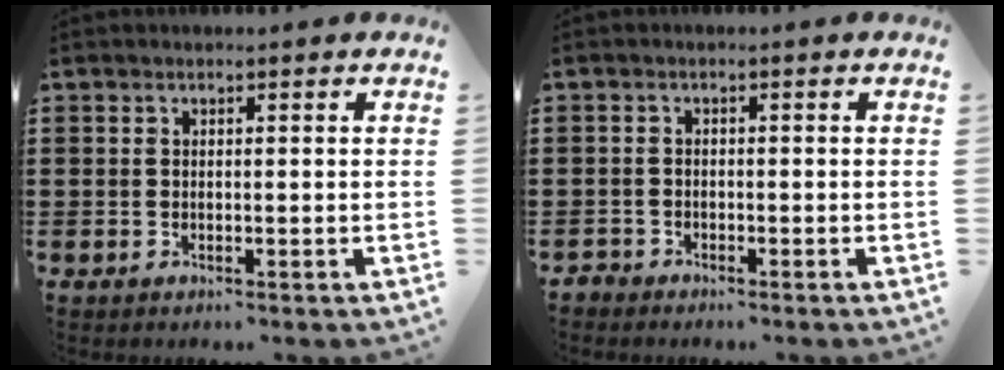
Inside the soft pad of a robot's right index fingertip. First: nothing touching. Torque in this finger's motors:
{"motor_torque": [-0.49, 0.14, -0.87, -0.21]}